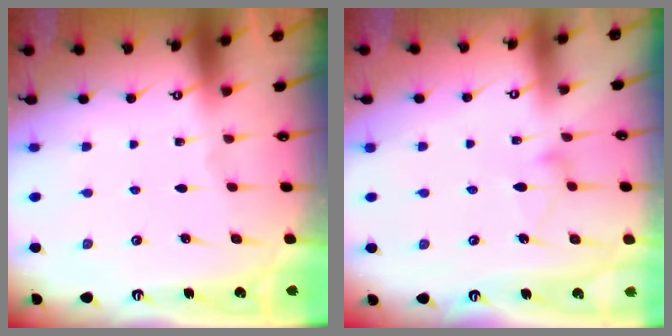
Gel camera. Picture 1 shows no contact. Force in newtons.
{"total": 6.6, "press": 6.6, "slide": 0.3}